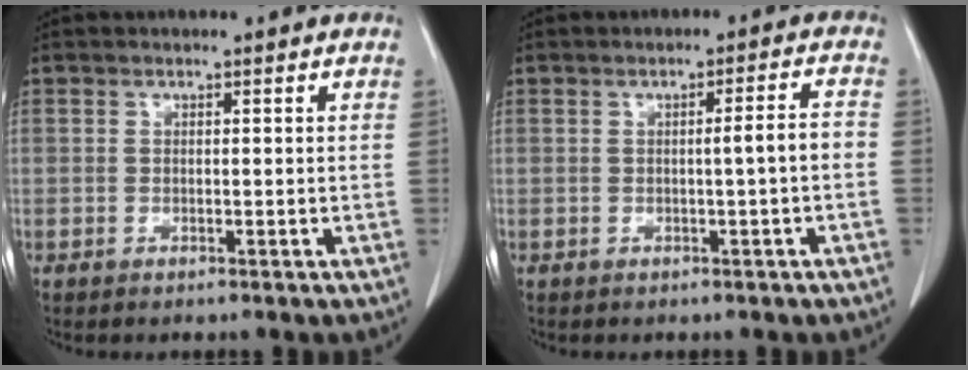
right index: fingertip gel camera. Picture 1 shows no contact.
{"total": 3.2, "force": [-0.6, -0.3, 3.1], "torque": [-0.046, 0.003, -0.008]}